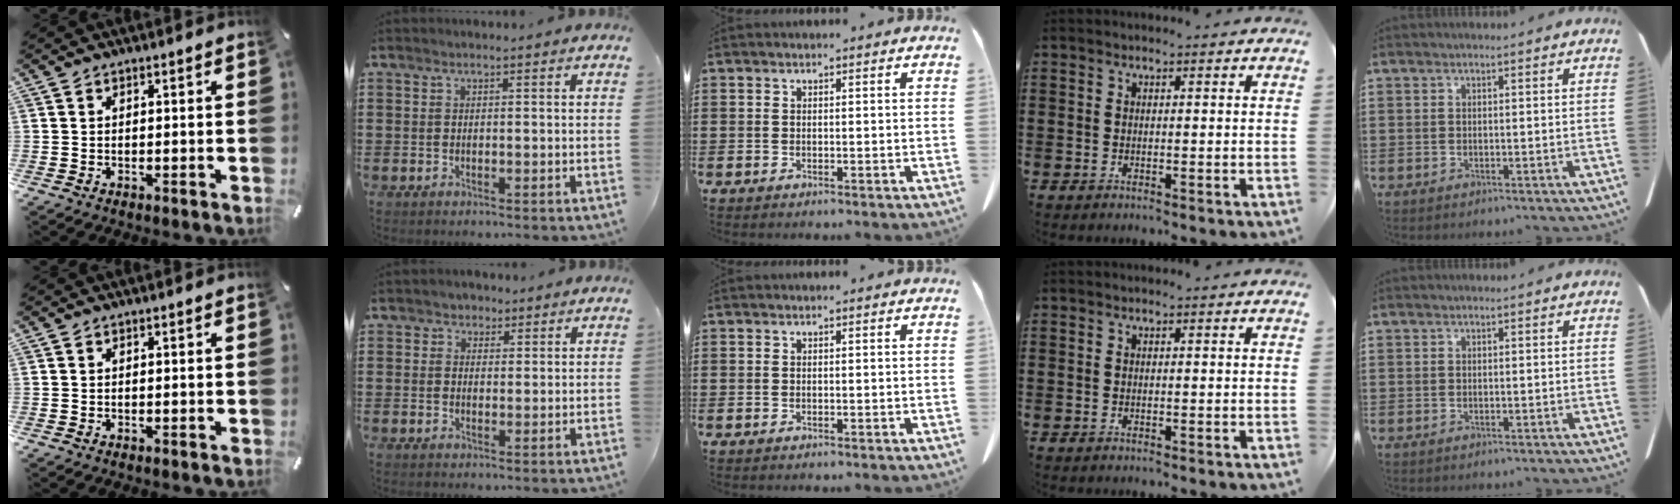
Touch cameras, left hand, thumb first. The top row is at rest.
{"index": {"total": 1.9, "force": [1.1, 1.5, 0.0], "torque": [-0.009, 0.008, 0.020]}}